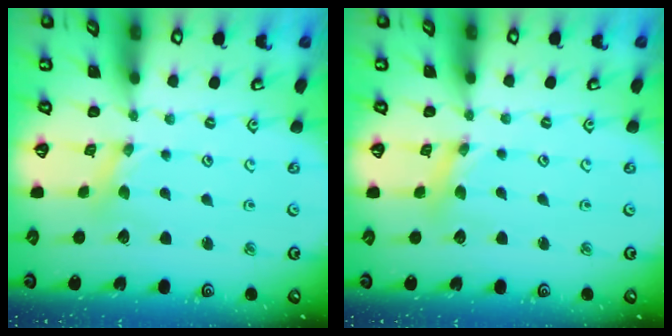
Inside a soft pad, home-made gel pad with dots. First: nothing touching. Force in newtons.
{"total": 1.7, "press": 1.7, "slide": 0.2}